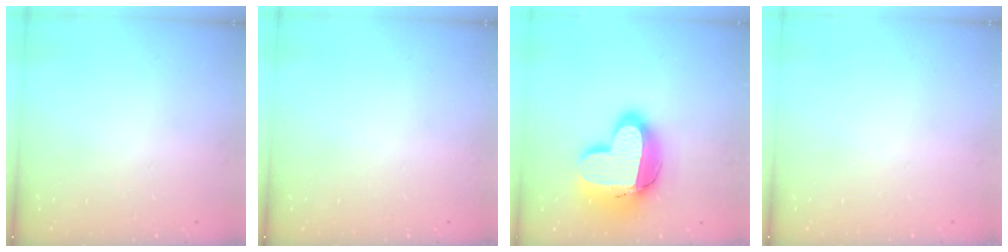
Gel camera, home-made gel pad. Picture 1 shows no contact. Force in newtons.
{"total": 0.0}
{"total": 18.9, "press": 18.9, "slide": 1.6}
{"total": 0.0}